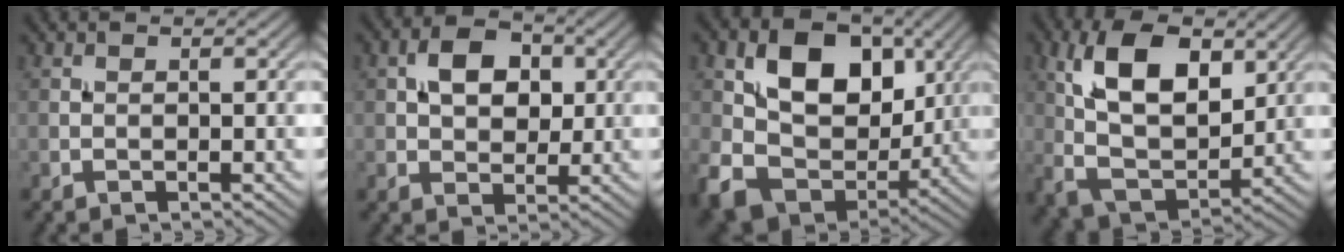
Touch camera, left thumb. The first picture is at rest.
{"total": 5.8, "force": [1.1, 4.4, 3.6], "torque": [-0.063, 0.005, 0.012]}
{"total": 12.9, "force": [2.5, 9.7, 8.2], "torque": [-0.156, -0.011, 0.045]}
{"total": 12.7, "force": [4.2, 7.2, 9.5], "torque": [-0.193, 0.003, 0.080]}